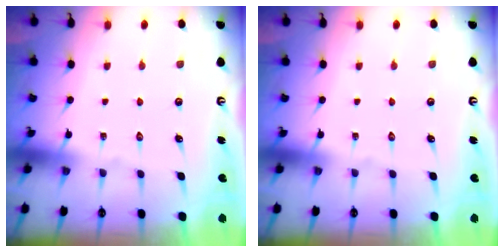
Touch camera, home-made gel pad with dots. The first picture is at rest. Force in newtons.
{"total": 0.0}